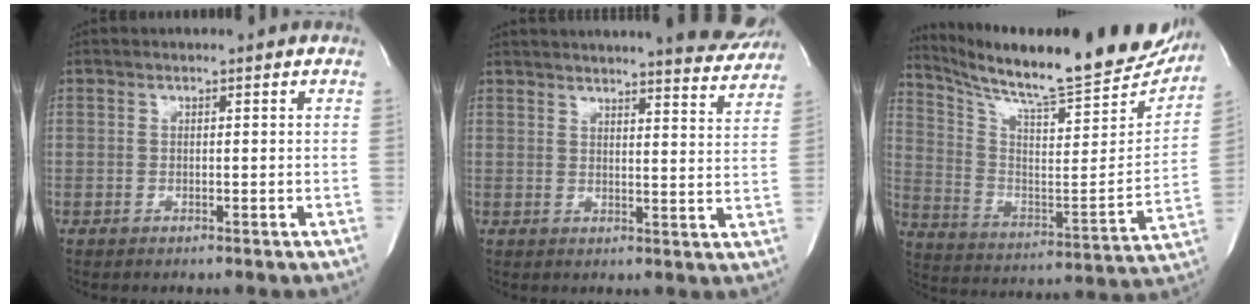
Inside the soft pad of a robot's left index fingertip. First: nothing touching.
{"total": 16.6, "force": [15.5, 1.7, 5.8], "torque": [-0.071, -0.032, 0.176]}
{"total": 28.0, "force": [24.7, 3.9, 12.5], "torque": [-0.210, -0.075, 0.345]}